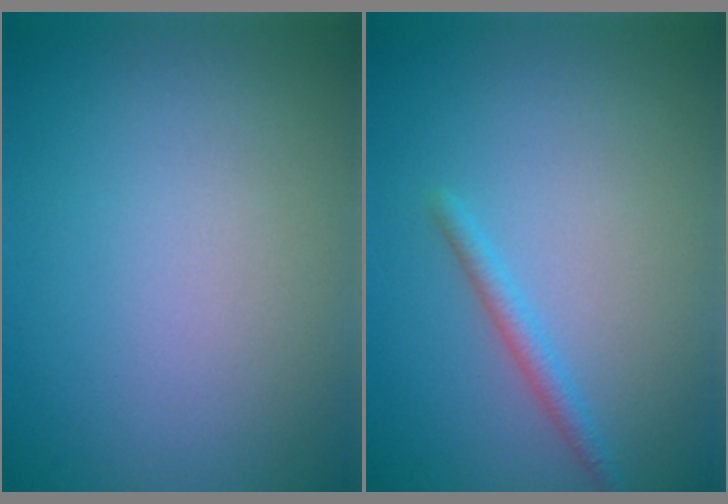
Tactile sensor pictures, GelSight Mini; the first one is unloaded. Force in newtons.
{"total": 1.5, "press": 1.5, "slide": 0.1}